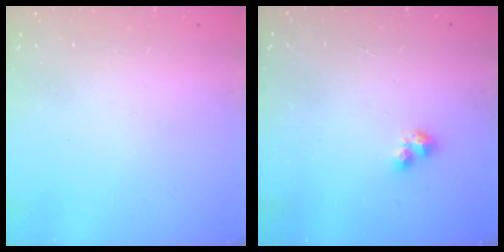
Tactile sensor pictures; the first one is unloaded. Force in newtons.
{"total": 1.0, "press": 1.0, "slide": 0.1}